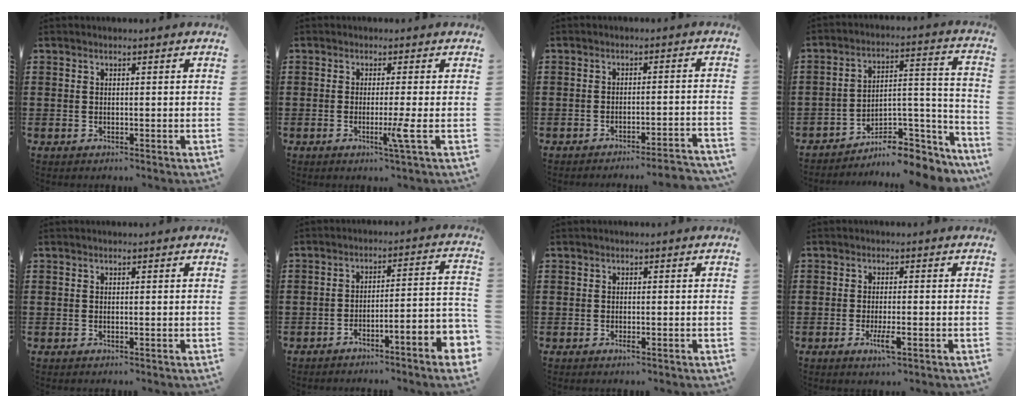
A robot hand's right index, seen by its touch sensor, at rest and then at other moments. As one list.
[{"total": 4.2, "force": [-1.2, -0.8, 3.9], "torque": [-0.067, -0.019, -0.021]}, {"total": 3.1, "force": [-2.9, -0.4, 1.0], "torque": [-0.019, -0.007, -0.059]}, {"total": 7.9, "force": [-6.6, 2.8, 3.3], "torque": [-0.043, 0.022, -0.121]}, {"total": 0.0}, {"total": 4.6, "force": [-4.0, -0.4, 2.2], "torque": [-0.036, -0.013, -0.083]}, {"total": 0.6, "force": [-0.3, 0.1, 0.5], "torque": [-0.011, -0.005, -0.004]}, {"total": 3.6, "force": [-1.6, 0.6, 3.2], "torque": [-0.065, -0.009, -0.030]}]